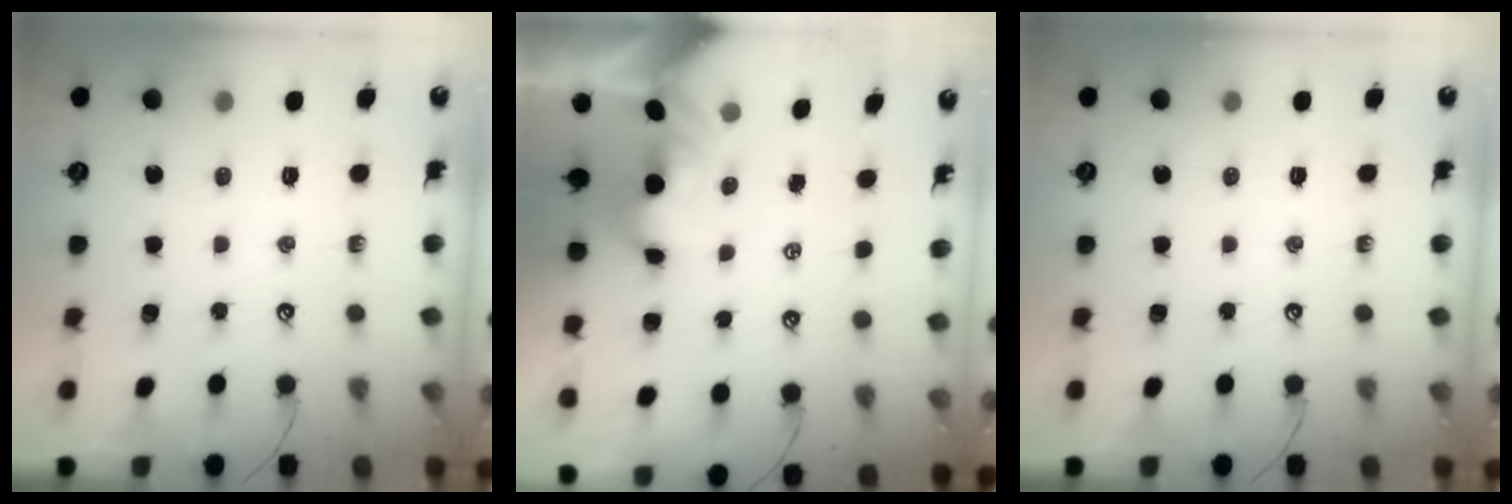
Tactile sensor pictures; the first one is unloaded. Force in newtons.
{"total": 2.2, "press": 2.1, "slide": 0.7}
{"total": 0.0}